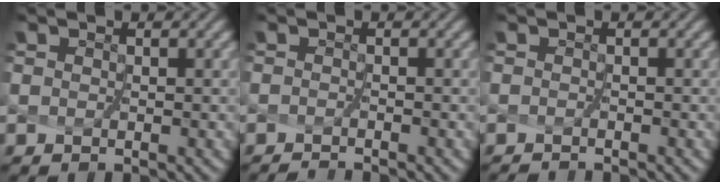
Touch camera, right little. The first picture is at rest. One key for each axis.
{"total": 1.6, "fx": -1.4, "fy": -0.7, "fz": -0.2, "tx": -0.006, "ty": -0.010, "tz": -0.026}
{"total": 1.4, "fx": -1.2, "fy": -0.6, "fz": -0.3, "tx": -0.004, "ty": -0.012, "tz": -0.023}